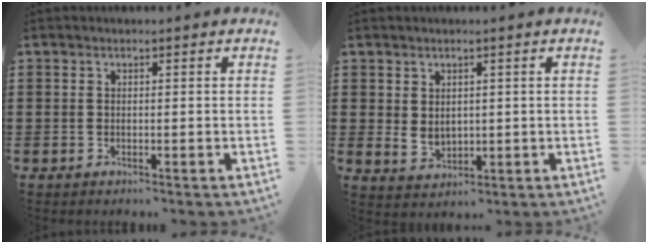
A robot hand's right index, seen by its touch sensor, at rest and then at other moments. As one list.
[{"total": 2.5, "force": [1.4, 1.9, 0.9], "torque": [-0.024, 0.006, 0.027]}]